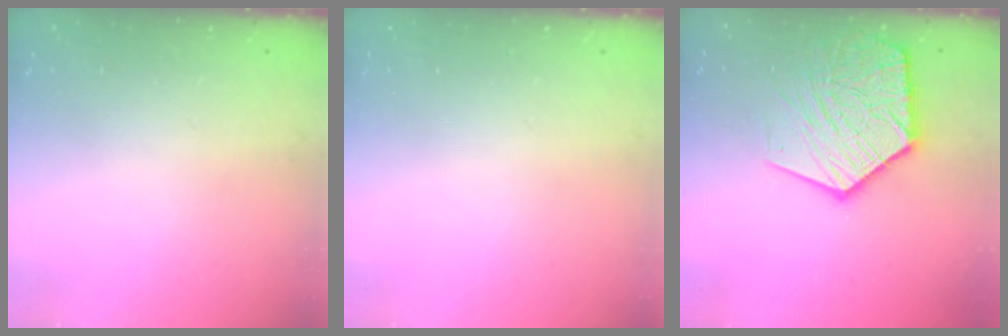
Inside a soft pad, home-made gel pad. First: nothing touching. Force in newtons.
{"total": 0.0}
{"total": 16.6, "press": 16.5, "slide": 1.6}